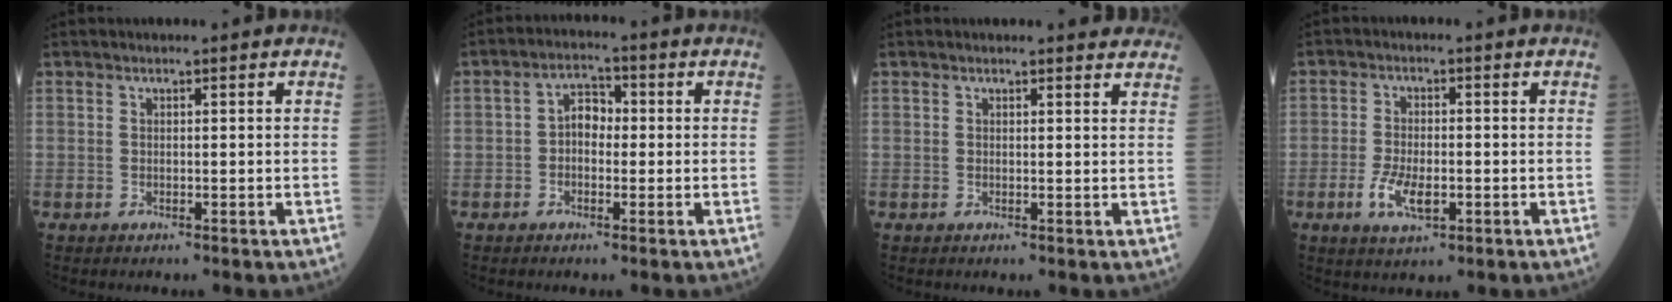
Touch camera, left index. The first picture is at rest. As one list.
[{"total": 4.0, "force": [-0.3, 2.5, 3.1], "torque": [-0.053, 0.020, -0.011]}, {"total": 4.6, "force": [4.4, 0.8, 0.9], "torque": [-0.003, -0.004, 0.032]}, {"total": 5.3, "force": [-1.9, 2.1, 4.4], "torque": [-0.091, -0.004, -0.031]}]